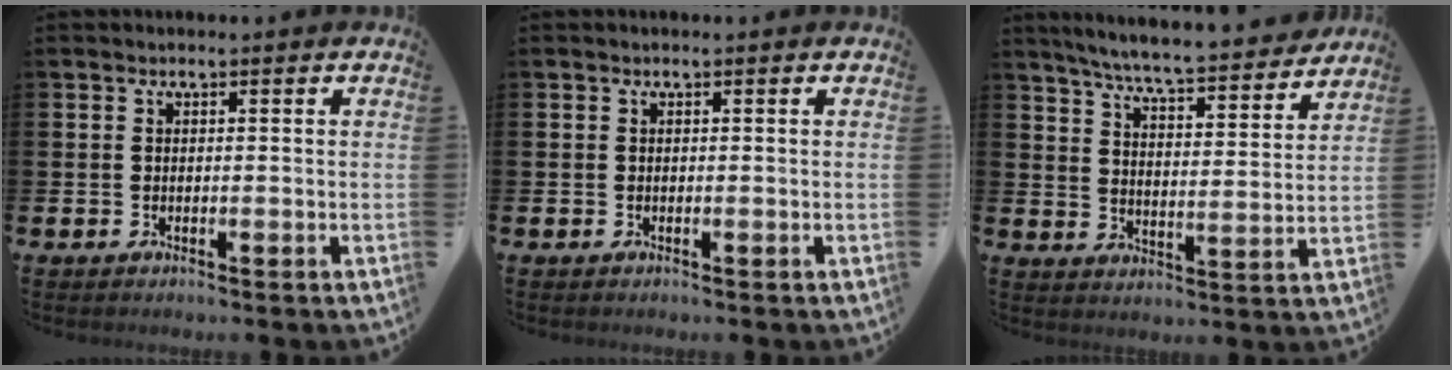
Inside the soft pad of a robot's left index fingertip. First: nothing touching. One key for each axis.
{"total": 0.0}
{"total": 7.0, "fx": 6.7, "fy": 0.0, "fz": 2.2, "tx": -0.061, "ty": -0.053, "tz": 0.113}